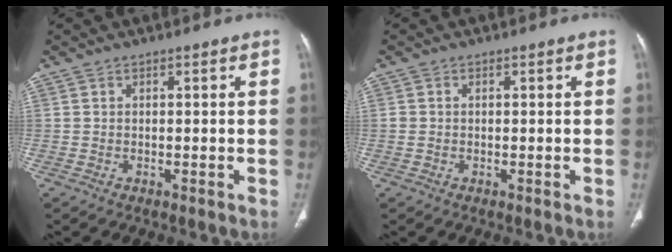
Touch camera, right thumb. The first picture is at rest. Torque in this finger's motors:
{"motor_torque": [0.03, 0.03, 0.05, 0.57, 0.04]}